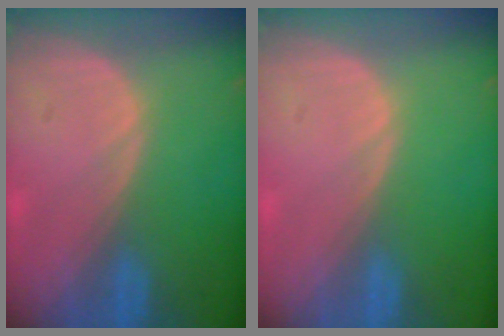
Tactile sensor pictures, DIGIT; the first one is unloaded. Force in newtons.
{"total": 0.0}